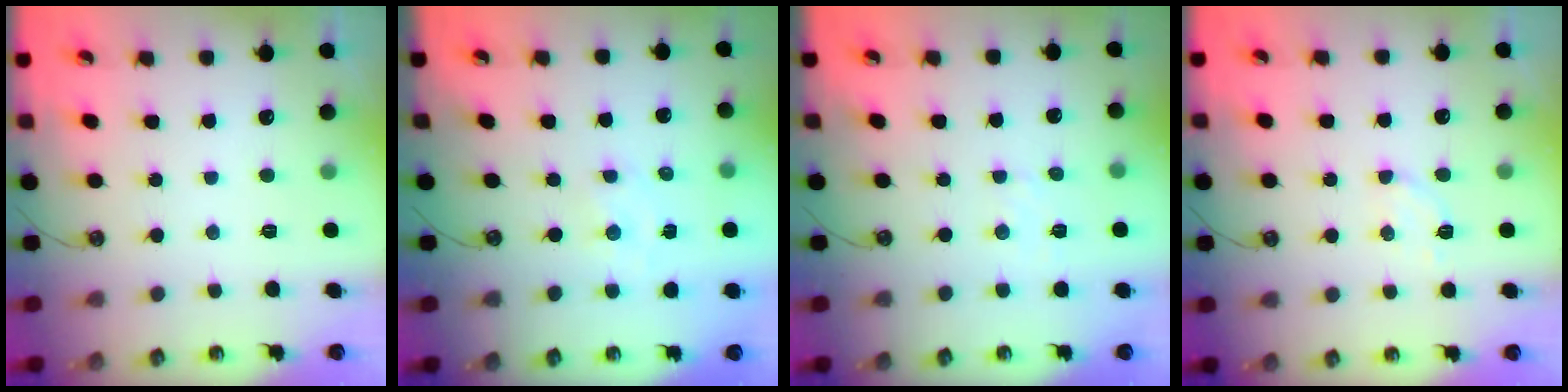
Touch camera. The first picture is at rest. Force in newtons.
{"total": 1.8, "press": 1.7, "slide": 0.3}
{"total": 2.7, "press": 2.7, "slide": 0.4}
{"total": 4.6, "press": 4.5, "slide": 0.7}